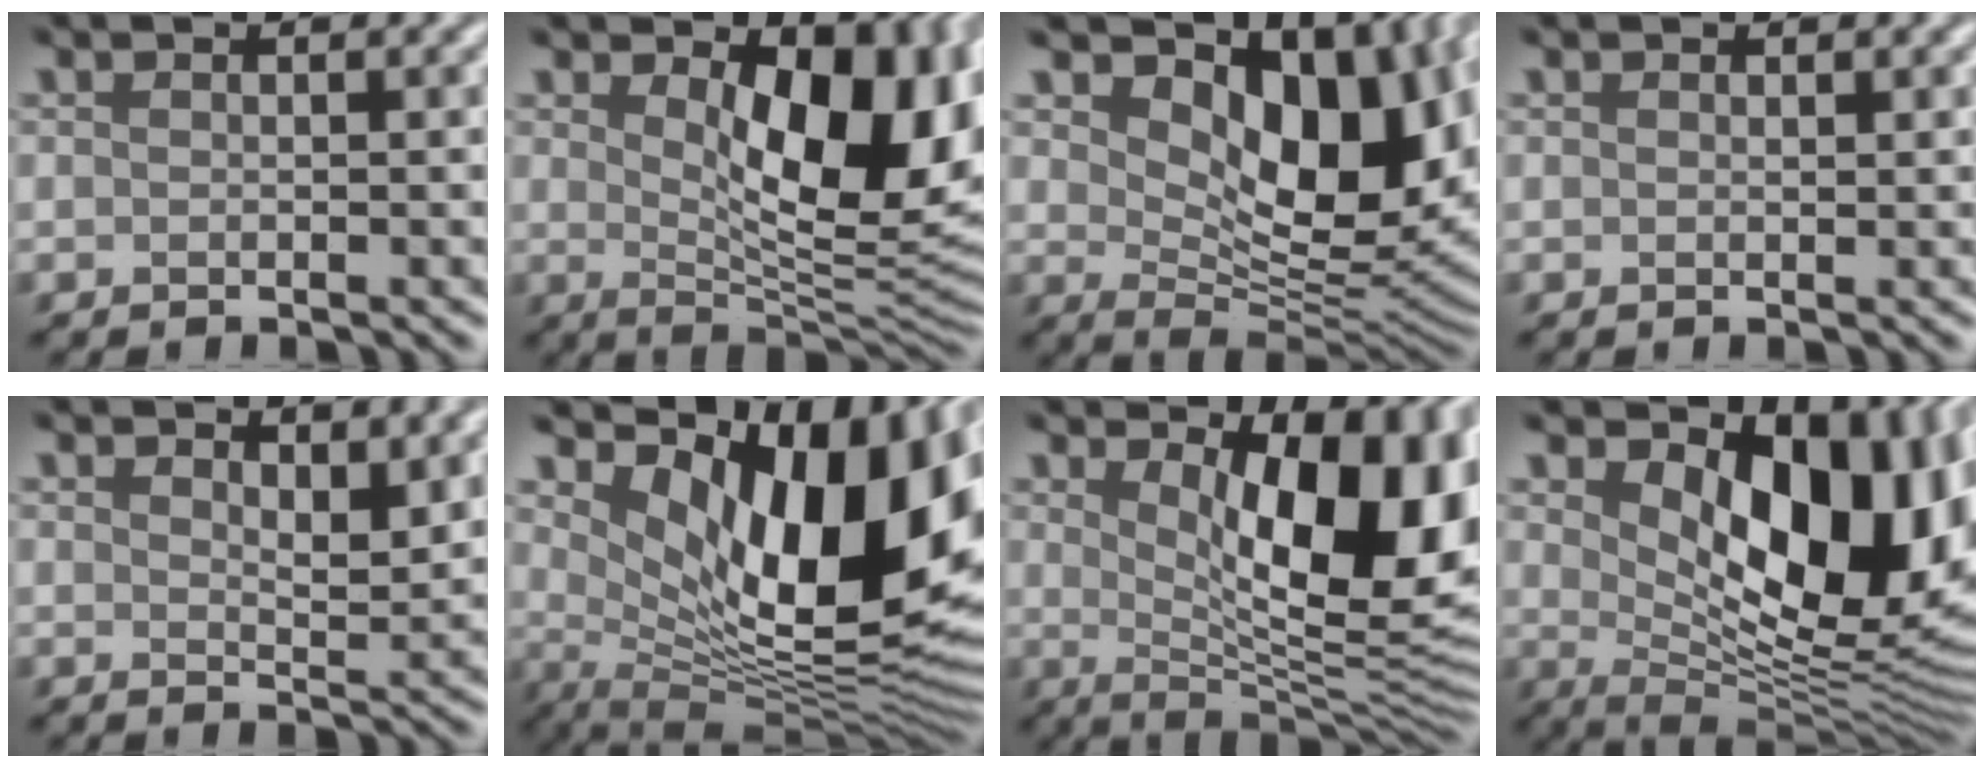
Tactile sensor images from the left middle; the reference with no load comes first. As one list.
[{"total": 11.5, "force": [2.7, 5.5, 9.8], "torque": [-0.129, -0.012, 0.051]}, {"total": 13.3, "force": [5.3, 7.1, 9.9], "torque": [-0.134, -0.006, 0.094]}, {"total": 0.0}, {"total": 2.8, "force": [1.8, 1.1, 1.9], "torque": [-0.029, -0.005, 0.032]}, {"total": 15.3, "force": [4.4, 7.2, 12.7], "torque": [-0.179, -0.016, 0.085]}, {"total": 12.8, "force": [3.4, 5.5, 11.0], "torque": [-0.134, -0.009, 0.057]}, {"total": 13.6, "force": [3.6, 7.2, 10.9], "torque": [-0.134, -0.013, 0.064]}]